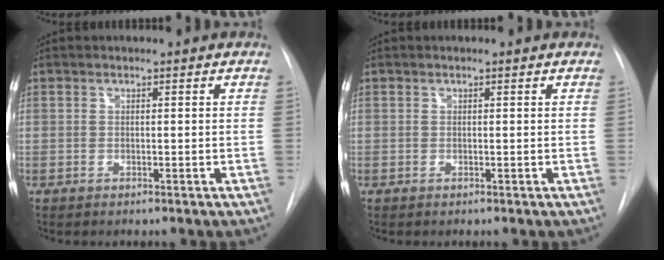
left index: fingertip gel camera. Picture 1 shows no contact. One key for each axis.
{"total": 0.0}